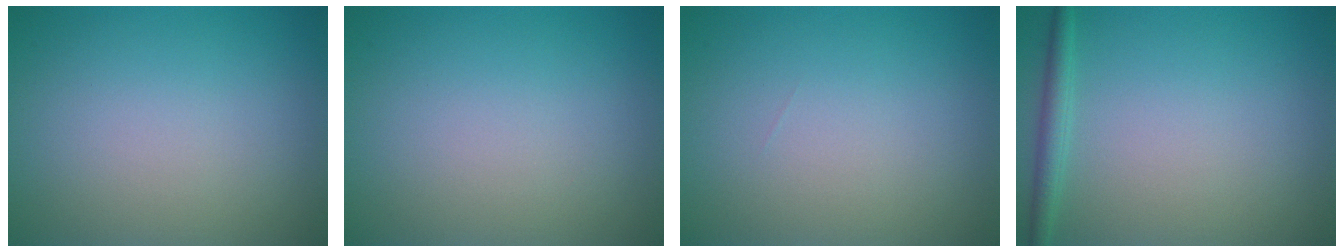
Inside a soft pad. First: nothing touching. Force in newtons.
{"total": 0.0}
{"total": 0.0}
{"total": 1.7, "press": 1.7, "slide": 0.1}